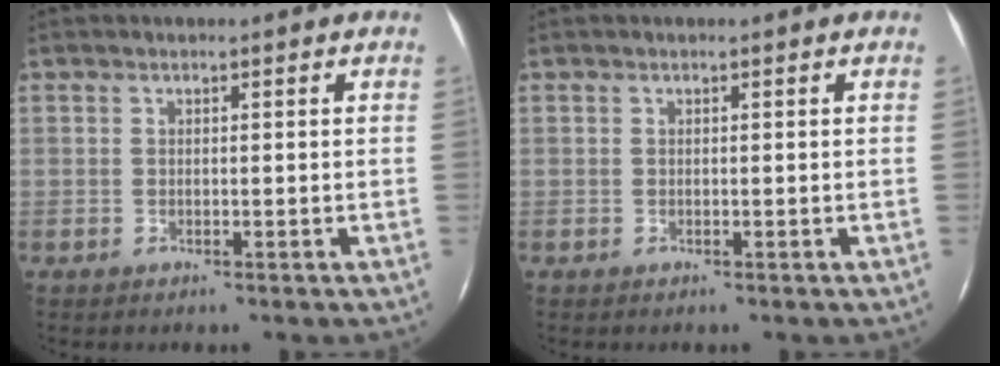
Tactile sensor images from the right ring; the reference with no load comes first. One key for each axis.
{"total": 0.0}